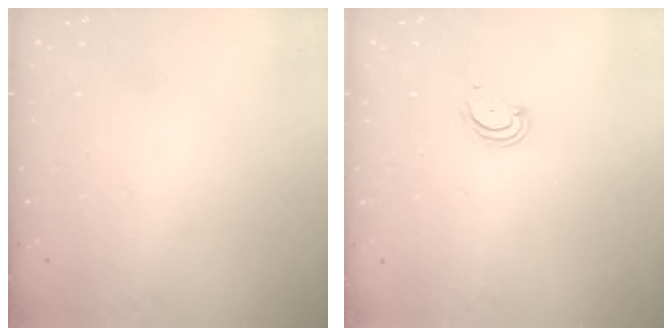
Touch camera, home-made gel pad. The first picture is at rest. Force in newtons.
{"total": 2.8, "press": 2.8, "slide": 0.3}